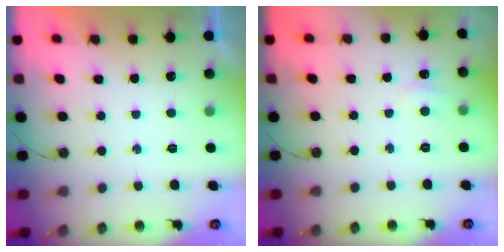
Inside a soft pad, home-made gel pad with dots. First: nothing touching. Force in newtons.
{"total": 5.5, "press": 5.4, "slide": 0.8}